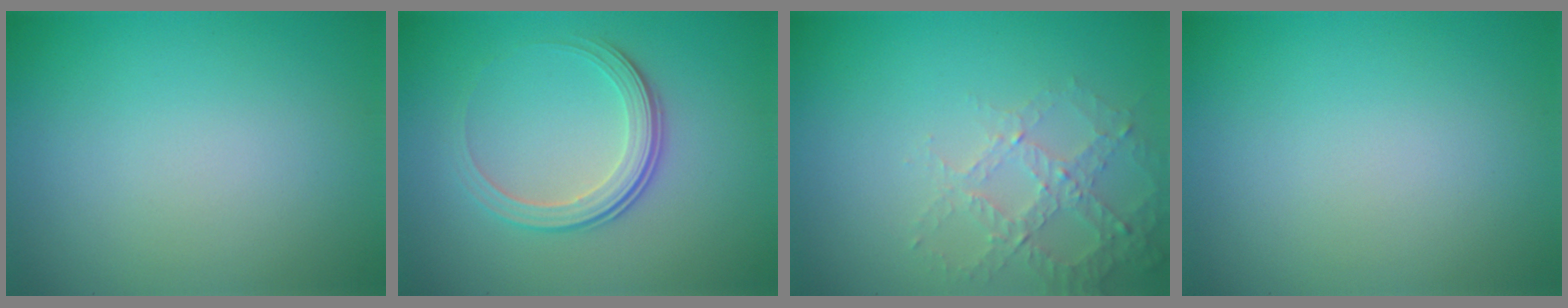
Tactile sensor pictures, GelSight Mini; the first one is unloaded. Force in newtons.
{"total": 3.5, "press": 2.6, "slide": 2.4}
{"total": 2.8, "press": 2.7, "slide": 0.8}
{"total": 0.0}